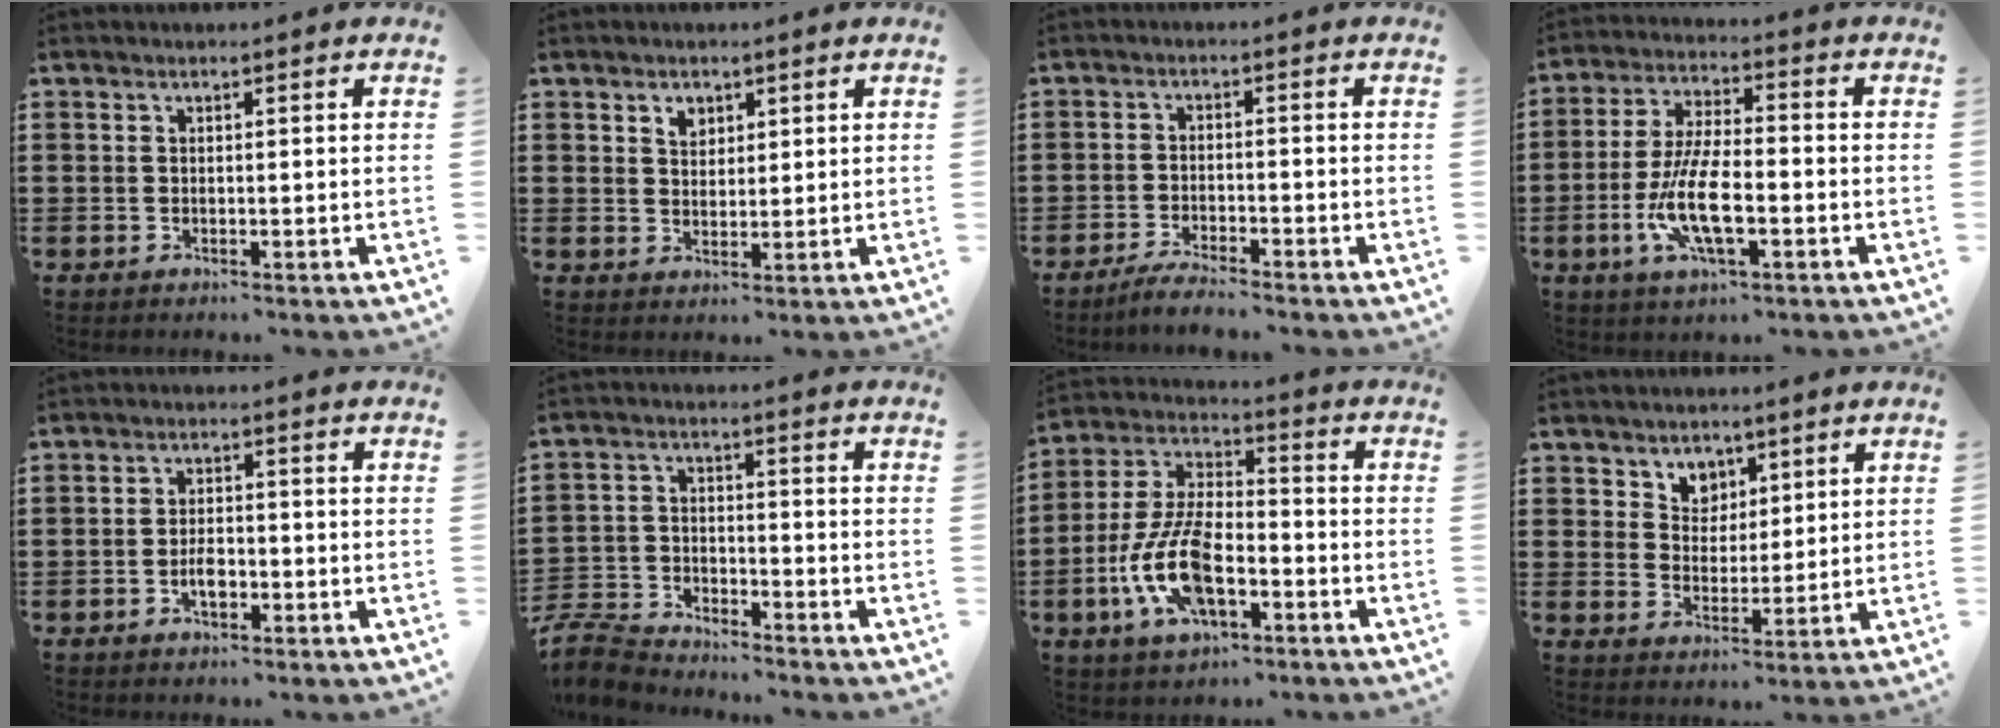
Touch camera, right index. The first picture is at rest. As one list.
[{"total": 2.6, "force": [1.7, 1.8, 0.9], "torque": [-0.016, 0.003, 0.029]}, {"total": 2.9, "force": [-2.8, -0.2, 0.8], "torque": [-0.016, 0.001, -0.055]}, {"total": 10.3, "force": [-3.3, 3.3, 9.2], "torque": [-0.203, -0.013, -0.064]}, {"total": 3.4, "force": [-1.3, 1.6, 2.7], "torque": [-0.057, 0.001, -0.024]}, {"total": 6.0, "force": [-5.8, 1.2, 0.9], "torque": [-0.040, 0.004, -0.121]}, {"total": 11.4, "force": [-4.4, 5.2, 9.1], "torque": [-0.226, -0.007, -0.089]}, {"total": 4.9, "force": [3.1, 3.8, 0.1], "torque": [-0.018, 0.002, 0.057]}]